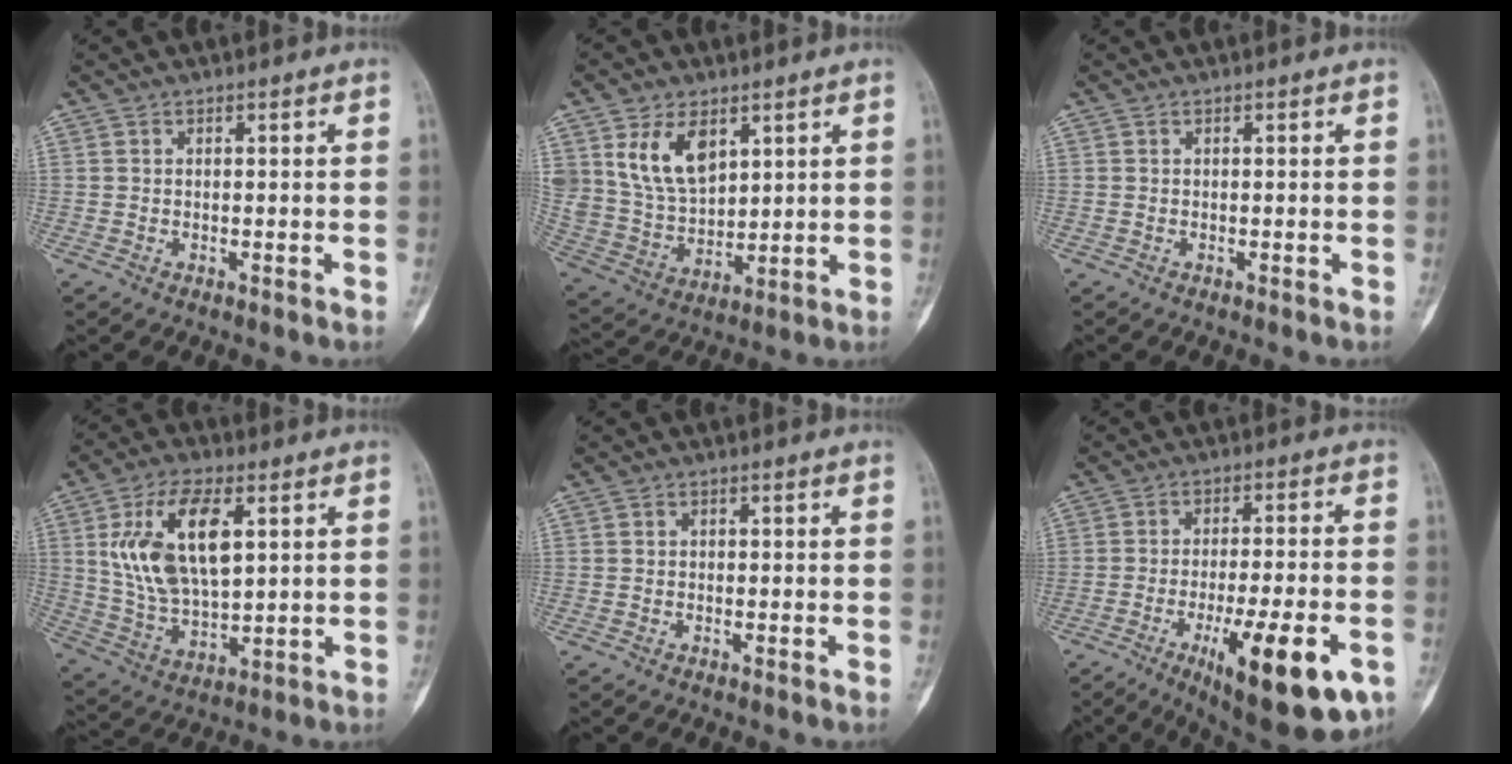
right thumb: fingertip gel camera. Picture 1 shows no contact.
{"total": 12.3, "force": [5.6, 7.5, 7.9], "torque": [-0.132, -0.023, 0.128]}
{"total": 0.0}
{"total": 16.6, "force": [4.7, 8.2, 13.7], "torque": [-0.251, -0.012, 0.097]}
{"total": 0.5, "force": [0.0, 0.5, 0.2], "torque": [0.002, 0.003, -0.001]}
{"total": 18.8, "force": [-8.1, 5.3, 16.1], "torque": [-0.197, 0.012, -0.109]}